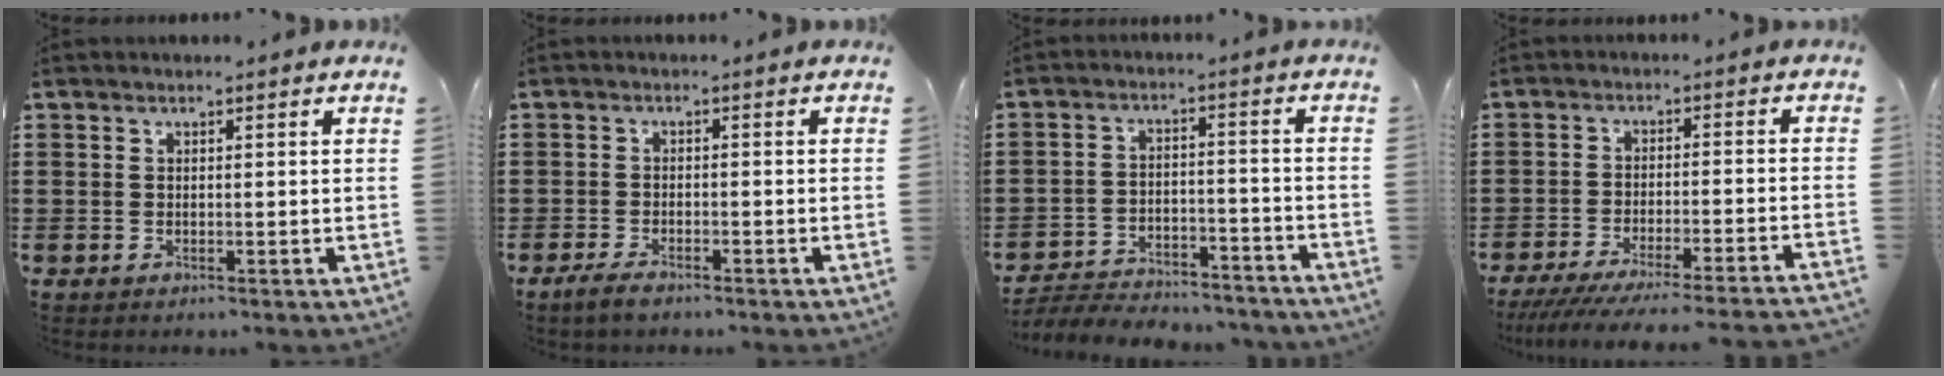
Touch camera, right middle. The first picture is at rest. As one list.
[{"total": 2.0, "force": [-1.5, 0.5, 1.2], "torque": [-0.037, -0.002, -0.035]}, {"total": 5.2, "force": [-5.1, 0.8, 0.8], "torque": [-0.020, 0.008, -0.106]}, {"total": 5.1, "force": [-4.6, -0.3, 2.1], "torque": [-0.040, -0.017, -0.092]}]